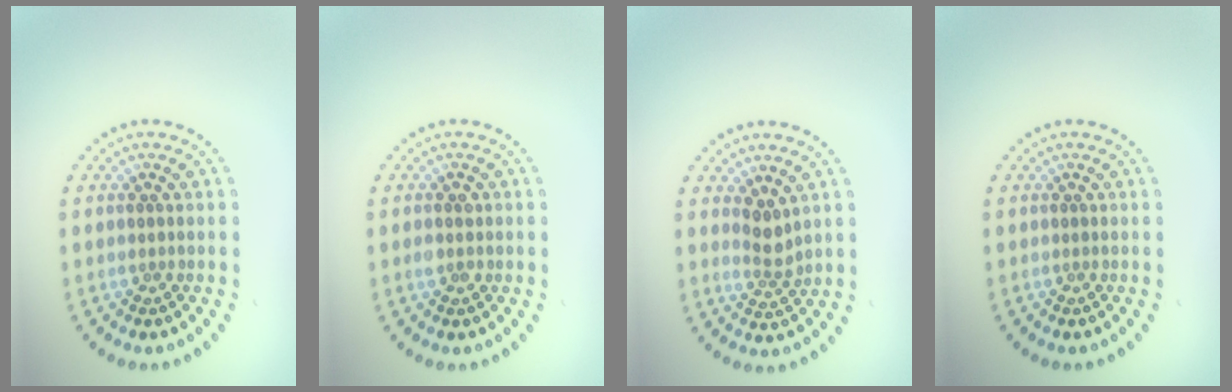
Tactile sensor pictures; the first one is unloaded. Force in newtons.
{"total": 1.1, "press": 1.1, "slide": 0.2}
{"total": 2.1, "press": 1.6, "slide": 1.3}
{"total": 0.0}